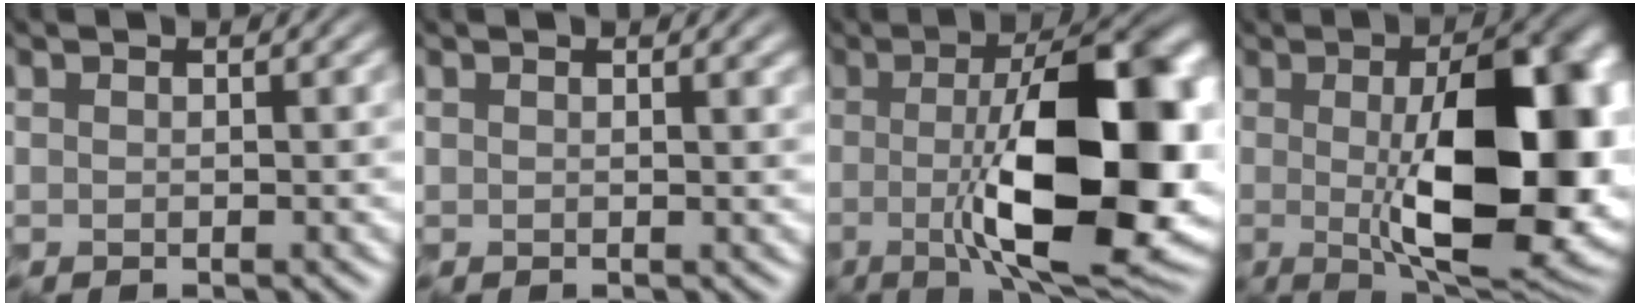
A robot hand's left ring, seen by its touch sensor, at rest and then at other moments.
{"total": 0.9, "force": [0.8, 0.2, 0.3], "torque": [-0.008, 0.000, 0.018]}
{"total": 15.1, "force": [-1.0, 4.3, 14.4], "torque": [-0.183, 0.005, -0.030]}
{"total": 13.9, "force": [-0.7, 4.7, 13.0], "torque": [-0.166, -0.003, -0.013]}